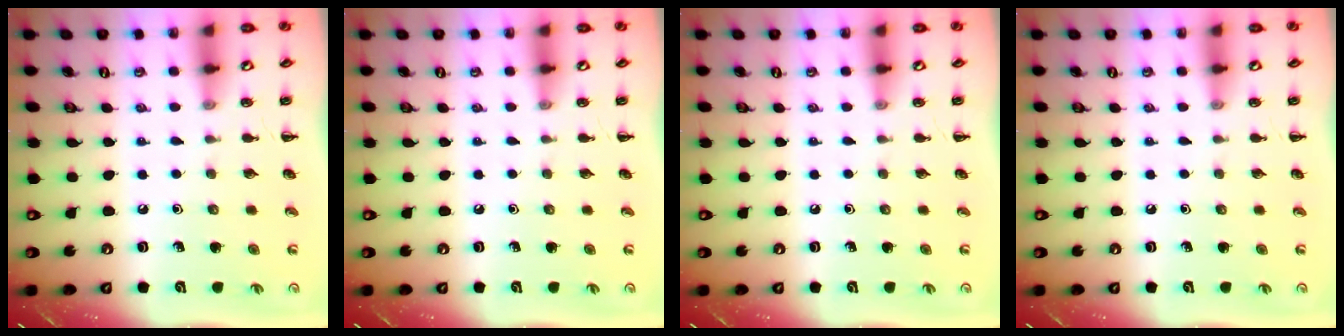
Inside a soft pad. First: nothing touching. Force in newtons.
{"total": 0.0}
{"total": 0.0}
{"total": 0.0}